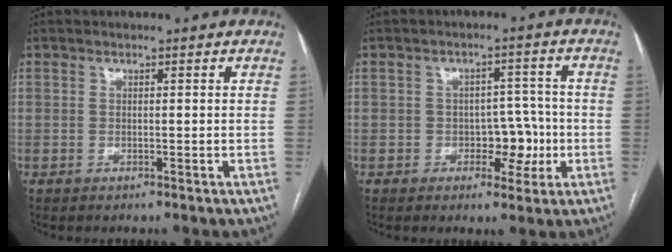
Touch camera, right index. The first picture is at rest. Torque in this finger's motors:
{"motor_torque": [0.13, 0.07, 0.04, 0.02]}